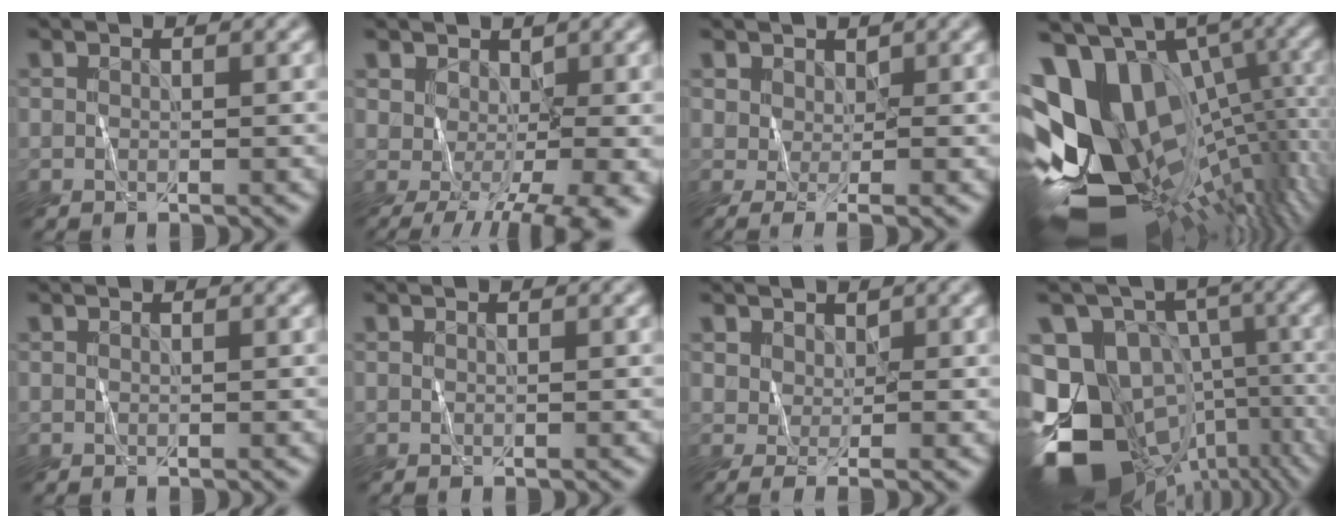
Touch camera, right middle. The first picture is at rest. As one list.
[{"total": 8.8, "force": [-1.4, 5.0, 7.1], "torque": [-0.086, -0.007, -0.009]}, {"total": 2.8, "force": [0.5, 1.5, 2.3], "torque": [-0.043, -0.001, 0.010]}, {"total": 17.0, "force": [0.0, 10.7, 13.2], "torque": [-0.214, -0.010, 0.023]}, {"total": 0.0}, {"total": 0.0}, {"total": 2.3, "force": [0.6, 1.3, 1.7], "torque": [-0.033, 0.000, 0.012]}, {"total": 19.5, "force": [-8.3, 14.8, 9.7], "torque": [-0.204, -0.031, -0.113]}]